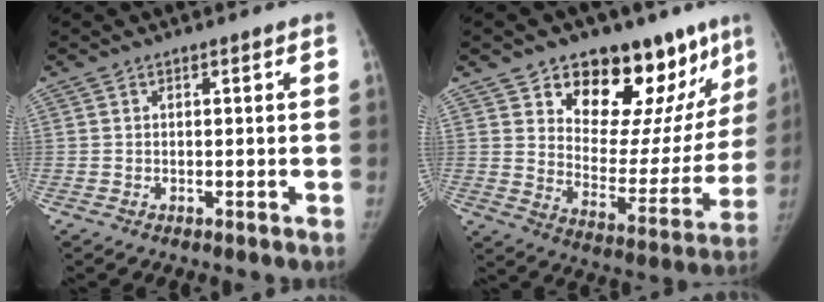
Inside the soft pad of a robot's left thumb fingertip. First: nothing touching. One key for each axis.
{"total": 22.9, "fx": 15.2, "fy": 11.4, "fz": 12.7, "tx": -0.120, "ty": -0.087, "tz": 0.220}